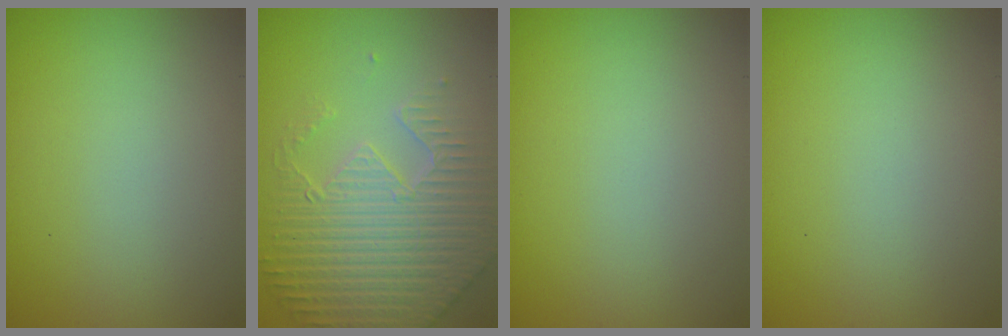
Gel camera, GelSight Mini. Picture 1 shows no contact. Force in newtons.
{"total": 6.5, "press": 5.3, "slide": 3.8}
{"total": 0.0}
{"total": 0.0}